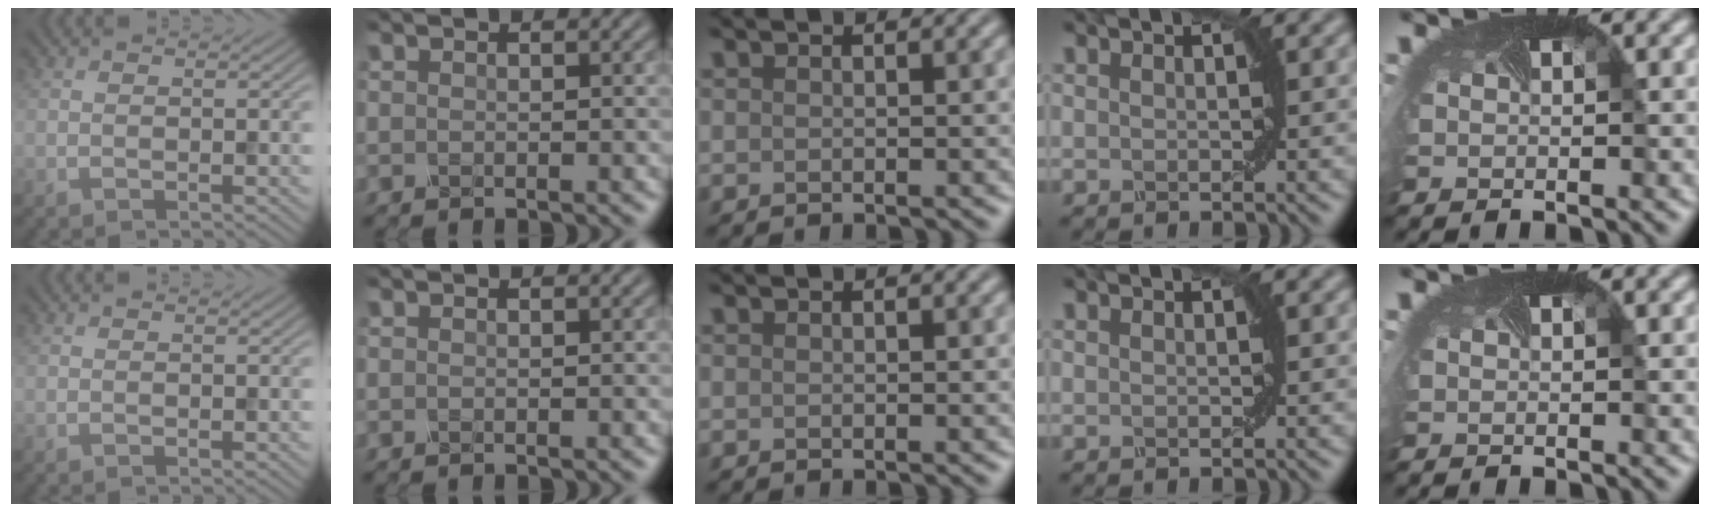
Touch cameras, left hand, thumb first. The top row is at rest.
{}